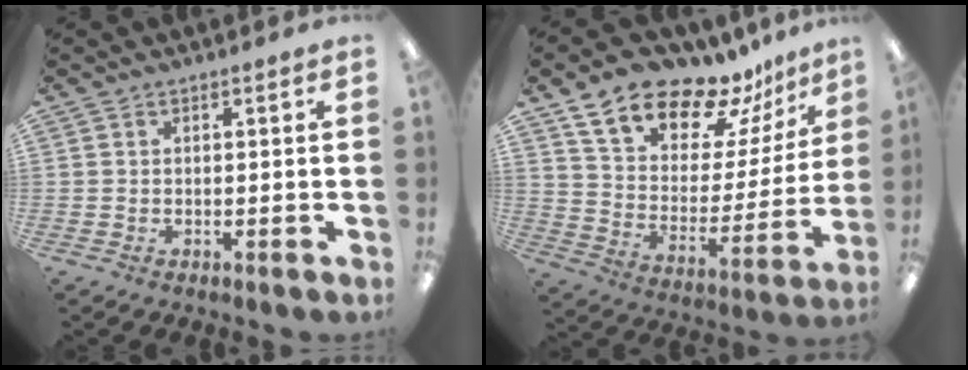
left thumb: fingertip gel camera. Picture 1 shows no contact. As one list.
[{"total": 17.3, "force": [14.5, 7.3, 6.1], "torque": [-0.114, -0.111, 0.258]}]